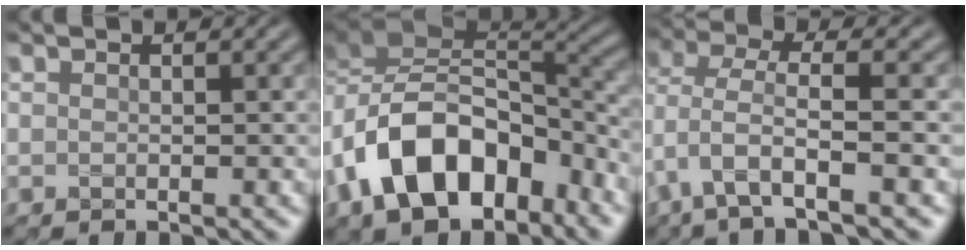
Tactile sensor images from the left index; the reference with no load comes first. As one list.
[{"total": 11.6, "force": [-4.8, 7.3, 7.6], "torque": [-0.125, 0.015, -0.096]}, {"total": 5.1, "force": [-1.8, 1.9, 4.4], "torque": [-0.096, 0.001, -0.040]}]